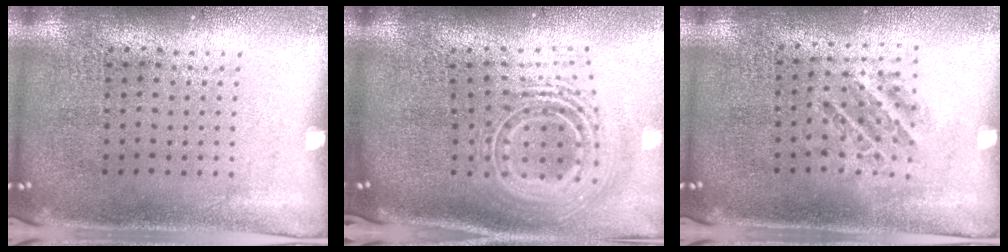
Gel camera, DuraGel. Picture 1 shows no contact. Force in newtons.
{"total": 2.8, "press": 1.9, "slide": 2.1}
{"total": 1.0, "press": 1.0, "slide": 0.2}